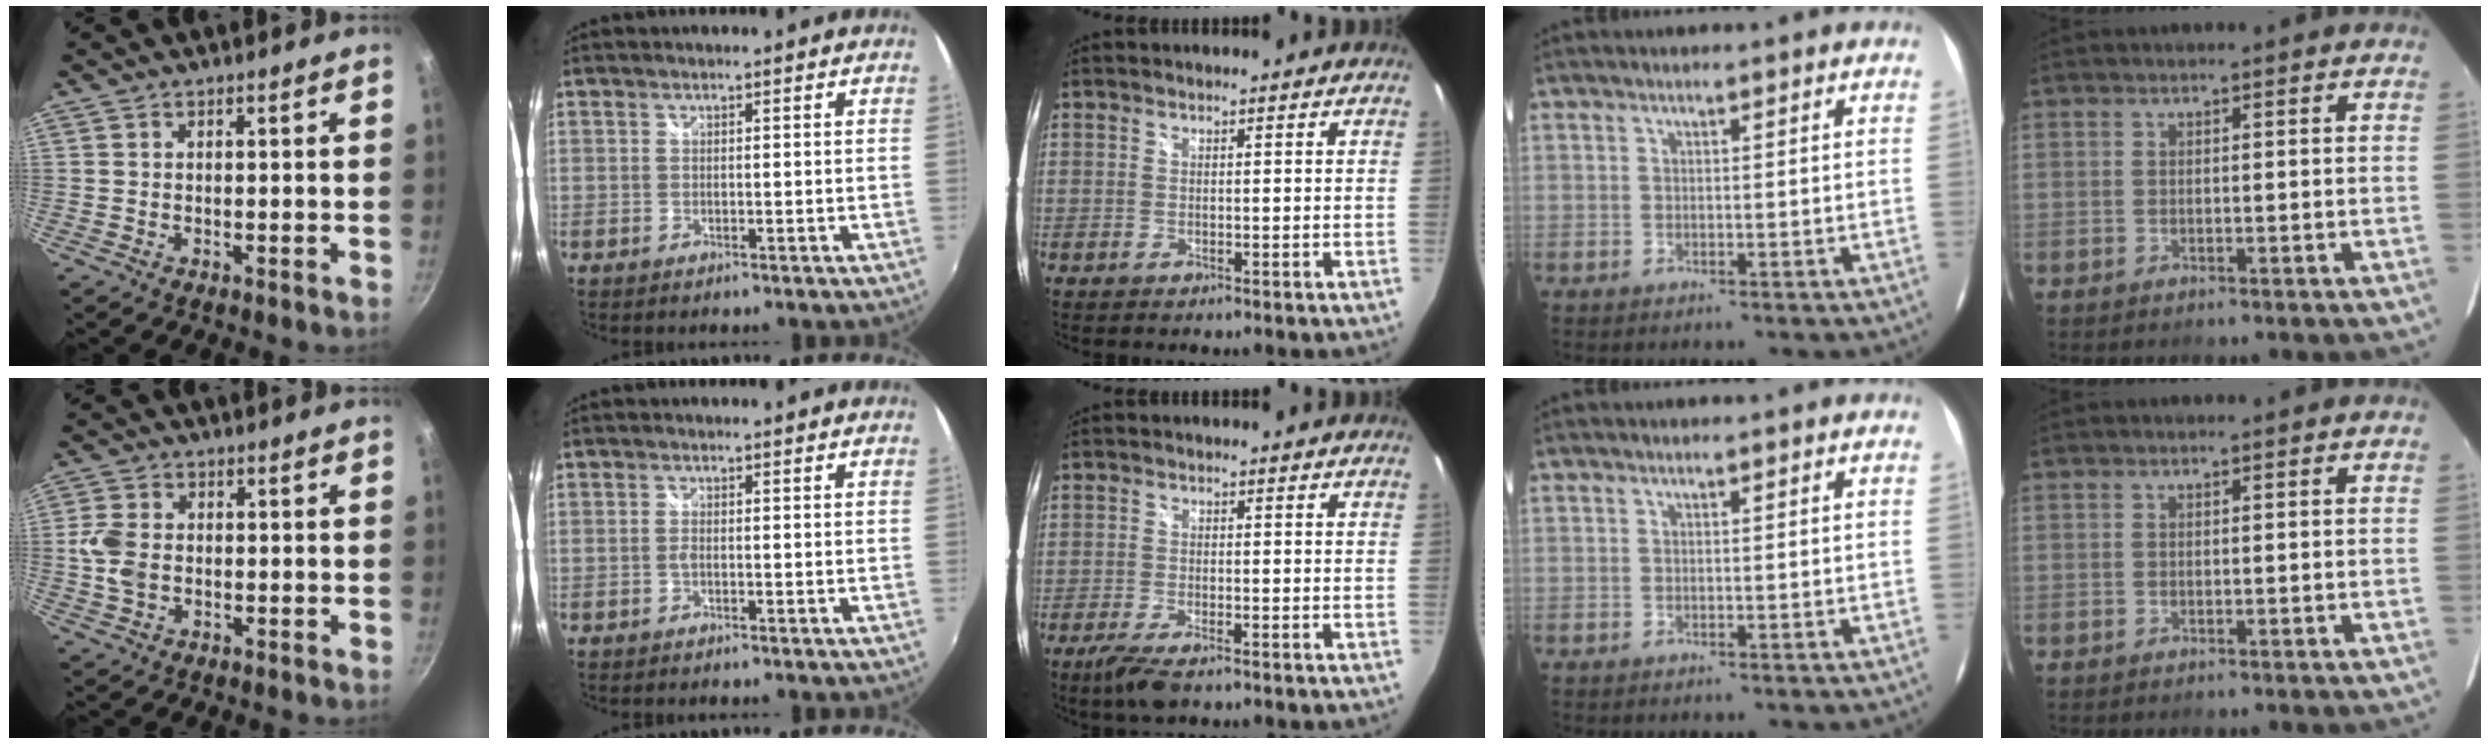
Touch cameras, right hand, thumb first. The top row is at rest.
{"thumb": {"total": 5.7, "force": [-0.4, 4.1, 3.9], "torque": [-0.082, 0.004, -0.011]}, "index": {"total": 0.7, "force": [-0.3, 0.2, 0.6], "torque": [-0.015, 0.004, -0.005]}, "middle": {"total": 5.5, "force": [-3.9, 1.2, 3.7], "torque": [-0.091, -0.020, -0.073]}}